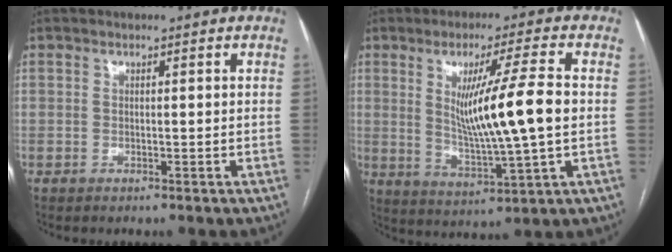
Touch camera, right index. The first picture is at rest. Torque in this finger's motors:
{"motor_torque": [0.84, -0.02, 0.86, 0.10]}